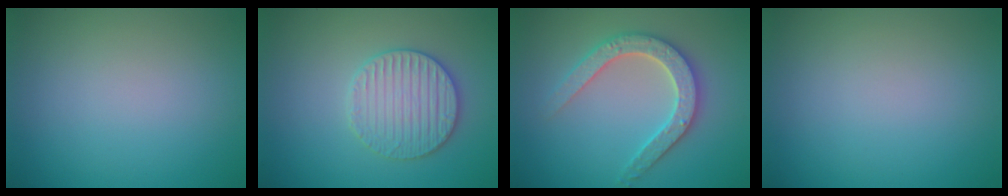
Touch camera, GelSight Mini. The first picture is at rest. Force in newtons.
{"total": 3.5, "press": 3.5, "slide": 0.4}
{"total": 4.6, "press": 4.6, "slide": 0.8}
{"total": 0.0}